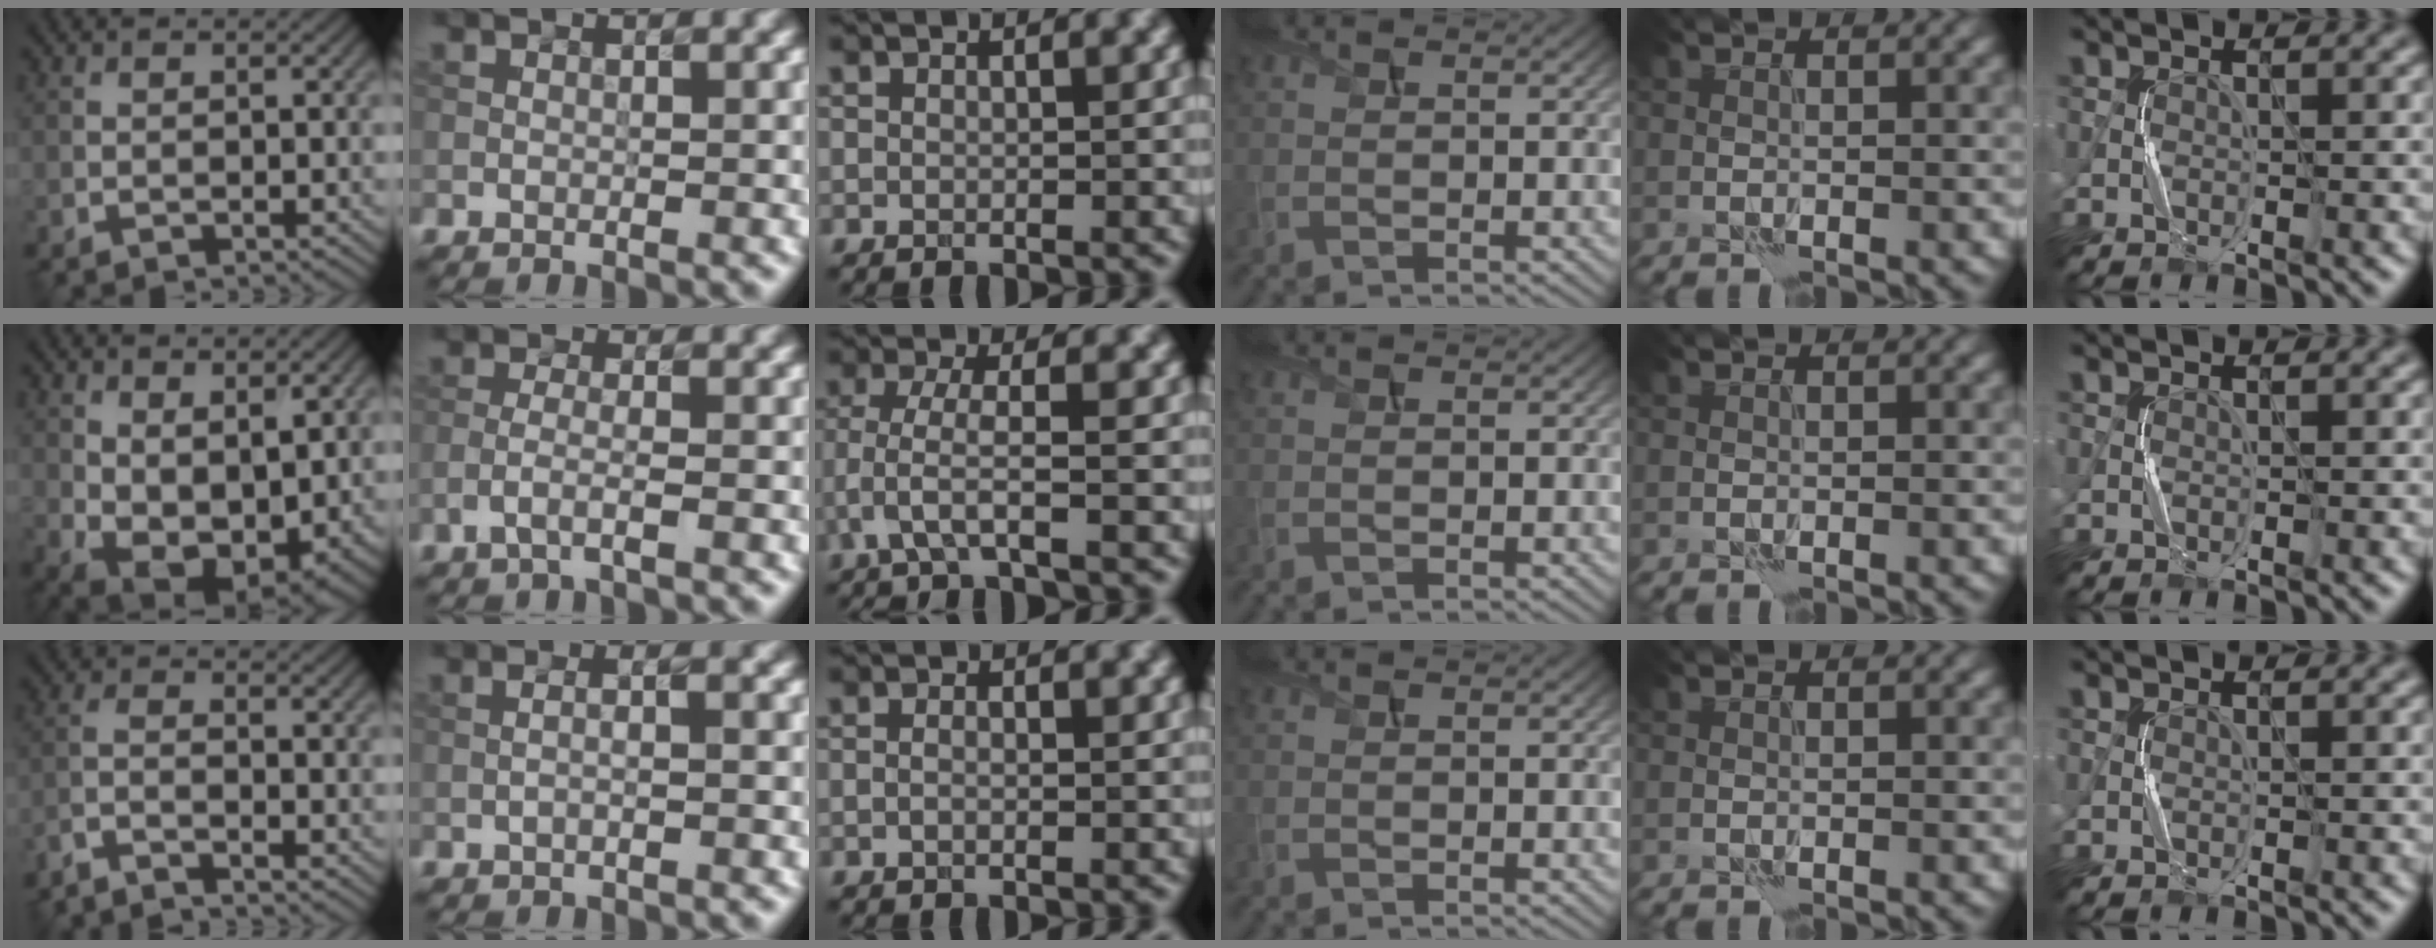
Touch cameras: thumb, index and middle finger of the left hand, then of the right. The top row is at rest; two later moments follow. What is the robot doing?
{"motion": "squeeze", "object": "sponge"}